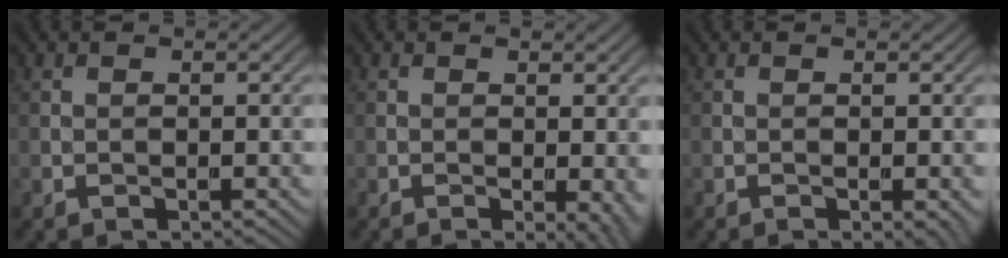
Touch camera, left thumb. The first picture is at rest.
{"total": 3.0, "force": [-0.5, 0.7, 2.8], "torque": [-0.036, -0.006, -0.007]}
{"total": 1.3, "force": [-0.4, 0.1, 1.2], "torque": [-0.015, -0.004, -0.005]}